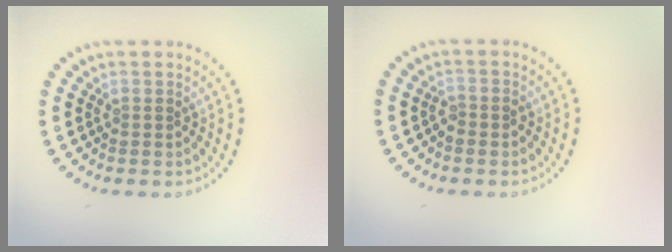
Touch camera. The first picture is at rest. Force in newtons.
{"total": 0.9, "press": 0.8, "slide": 0.3}